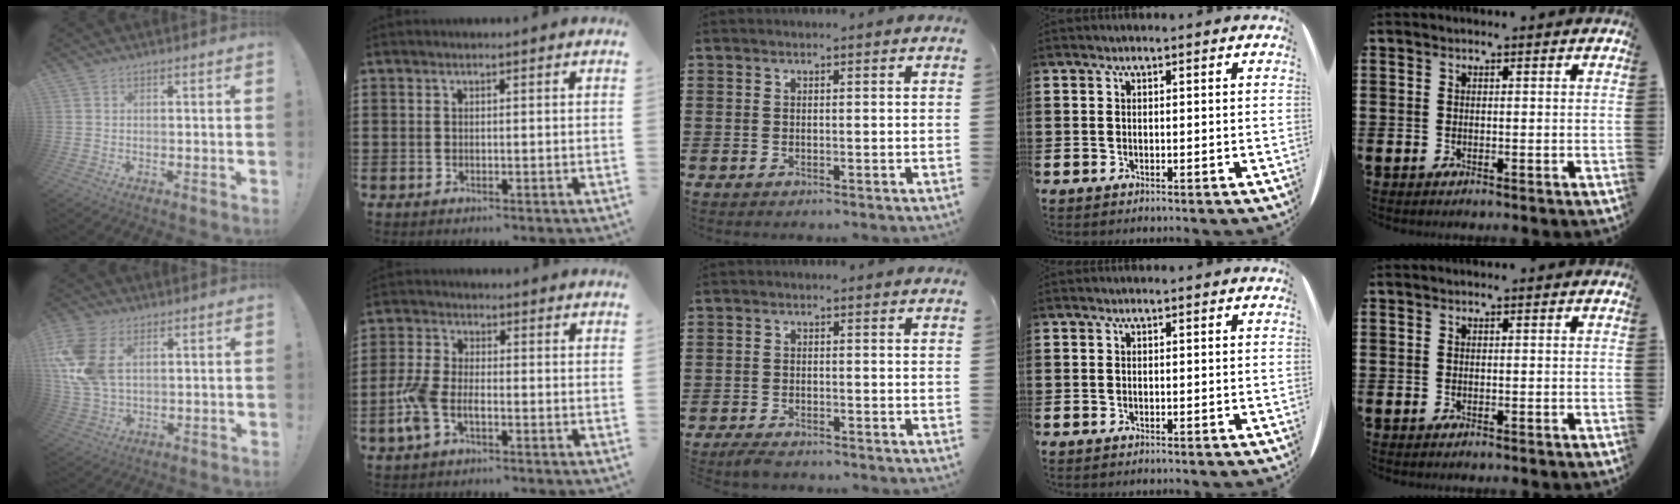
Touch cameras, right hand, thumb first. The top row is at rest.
{"thumb": {"total": 13.8, "force": [4.0, 8.7, 10.0], "torque": [-0.206, -0.011, 0.078]}, "index": {"total": 5.3, "force": [-2.1, 2.6, 4.1], "torque": [-0.113, -0.006, -0.047]}, "middle": {"total": 1.9, "force": [-1.9, 0.2, 0.5], "torque": [-0.019, -0.001, -0.040]}}